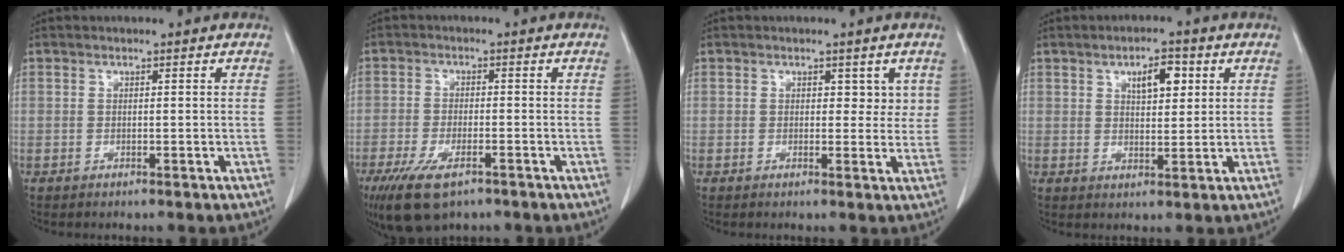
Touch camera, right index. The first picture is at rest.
{"total": 8.8, "force": [-5.5, 3.2, 6.0], "torque": [-0.114, -0.018, -0.094]}
{"total": 2.9, "force": [1.2, 1.9, 1.7], "torque": [-0.006, -0.003, 0.013]}
{"total": 5.1, "force": [2.2, 2.1, 4.1], "torque": [-0.067, 0.003, 0.036]}